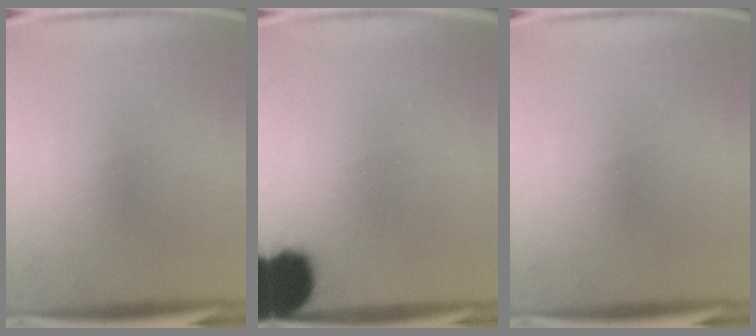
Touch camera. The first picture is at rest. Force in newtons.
{"total": 15.4}
{"total": 0.0}